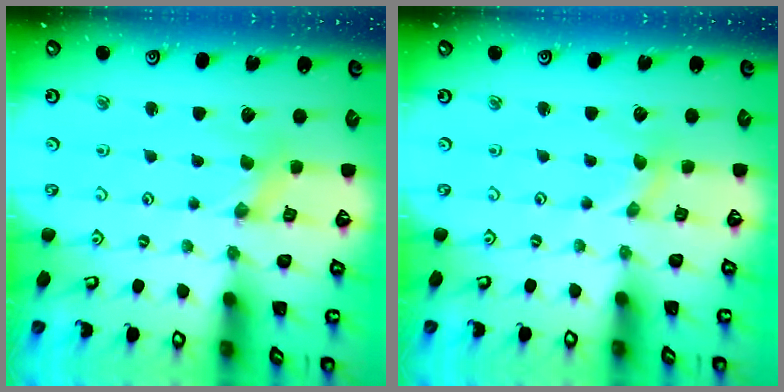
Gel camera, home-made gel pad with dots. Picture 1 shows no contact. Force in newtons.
{"total": 0.0}